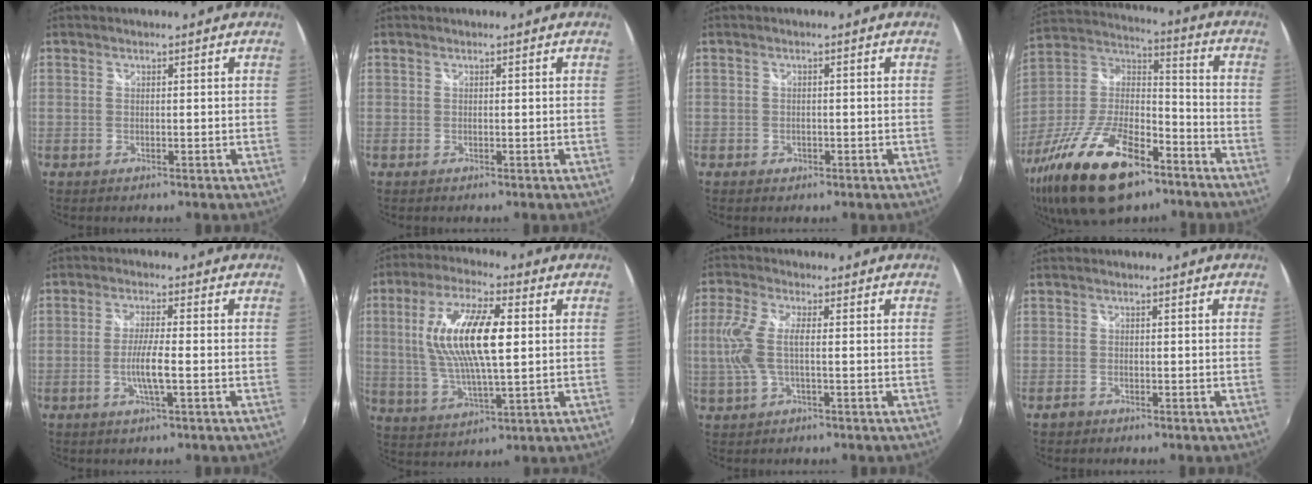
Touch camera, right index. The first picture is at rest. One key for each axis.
{"total": 0.0}
{"total": 1.6, "fx": -0.8, "fy": 1.3, "fz": 0.4, "tx": -0.008, "ty": -0.001, "tz": -0.012}
{"total": 26.4, "fx": -15.1, "fy": 11.5, "fz": 18.4, "tx": -0.376, "ty": -0.028, "tz": -0.260}
{"total": 5.2, "fx": -1.5, "fy": 0.2, "fz": 4.9, "tx": -0.095, "ty": -0.006, "tz": -0.028}
{"total": 15.7, "fx": 2.5, "fy": 4.9, "fz": 14.7, "tx": -0.282, "ty": 0.009, "tz": 0.050}
{"total": 7.6, "fx": -0.4, "fy": 2.7, "fz": 7.1, "tx": -0.158, "ty": 0.002, "tz": -0.005}
{"total": 1.5, "fx": -1.1, "fy": 1.0, "fz": 0.3, "tx": -0.008, "ty": -0.001, "tz": -0.019}